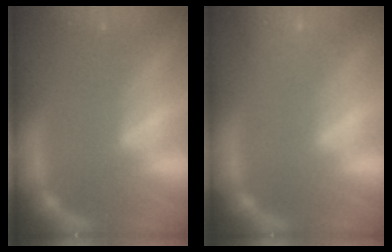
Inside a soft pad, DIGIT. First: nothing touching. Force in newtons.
{"total": 5.6}